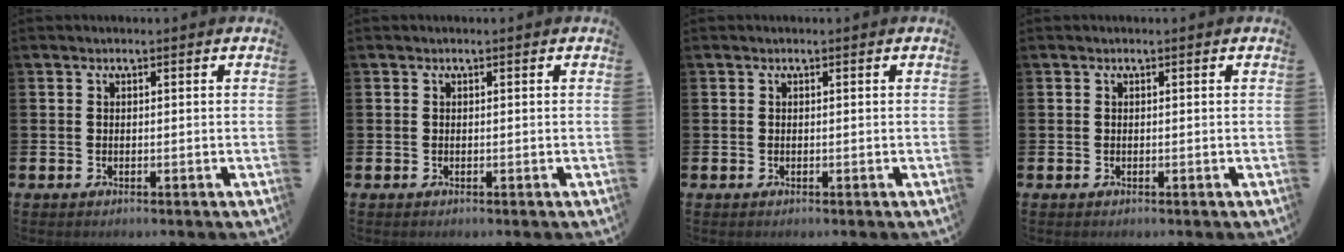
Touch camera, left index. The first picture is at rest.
{"total": 0.0}
{"total": 0.0}
{"total": 0.0}